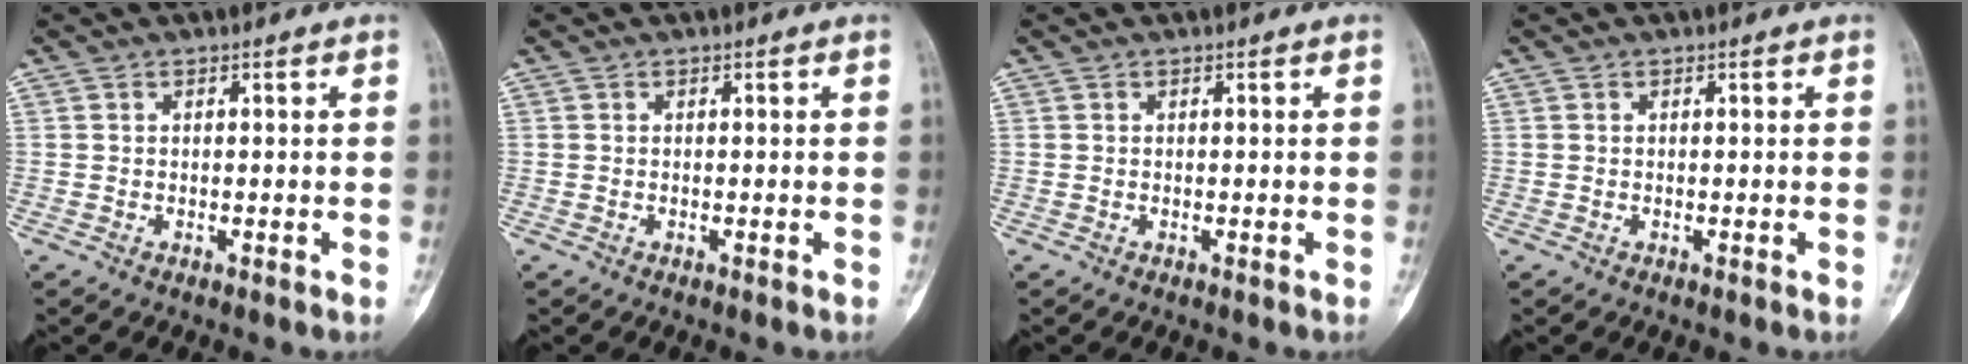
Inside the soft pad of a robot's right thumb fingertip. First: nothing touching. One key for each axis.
{"total": 0.0}
{"total": 0.0}
{"total": 0.0}